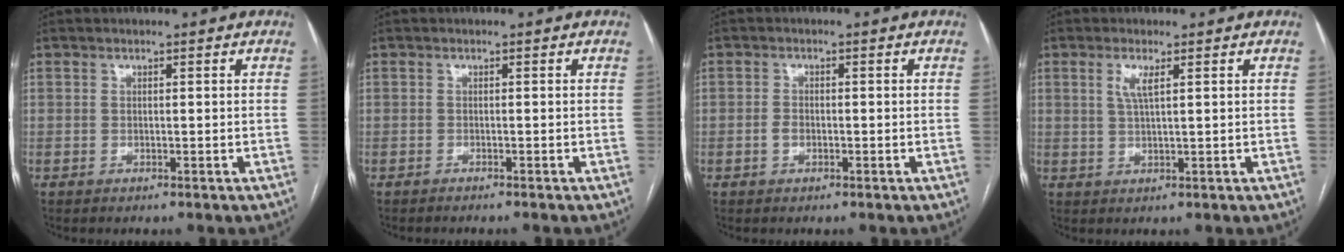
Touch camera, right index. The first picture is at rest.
{"total": 2.1, "force": [-2.0, 0.0, 0.9], "torque": [-0.012, -0.001, -0.025]}
{"total": 1.5, "force": [-0.4, 1.1, 0.9], "torque": [-0.017, 0.004, -0.006]}
{"total": 2.9, "force": [1.2, 0.3, 2.6], "torque": [-0.060, -0.001, 0.025]}